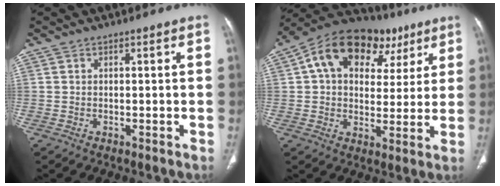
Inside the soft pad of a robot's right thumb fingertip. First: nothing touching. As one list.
[{"total": 20.8, "force": [8.3, 13.7, 13.2], "torque": [-0.171, 0.030, 0.127]}]